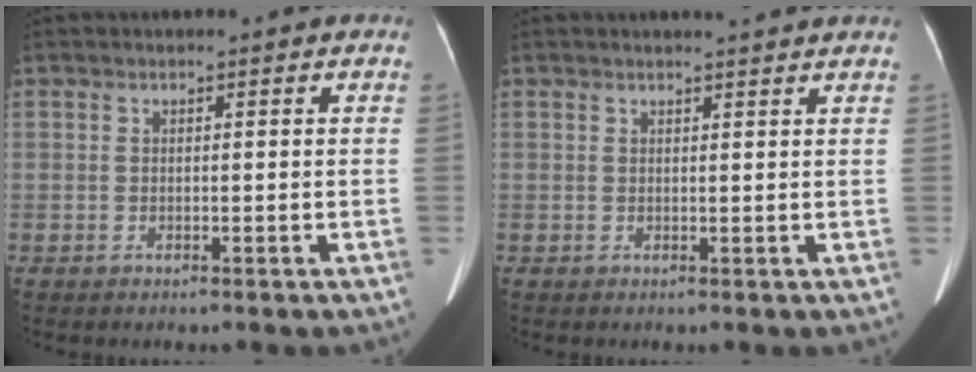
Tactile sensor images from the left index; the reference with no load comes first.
{"total": 3.4, "force": [3.2, -0.3, 1.2], "torque": [-0.019, 0.006, 0.036]}